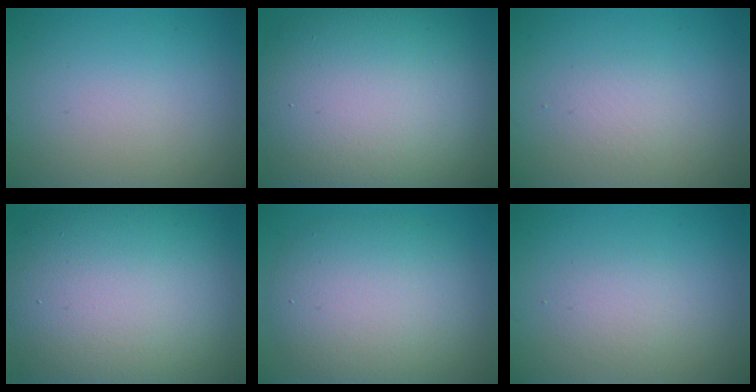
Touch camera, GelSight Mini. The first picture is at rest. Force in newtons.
{"total": 15.3, "press": 15.3, "slide": 1.0}
{"total": 1.4, "press": 1.4, "slide": 0.1}
{"total": 14.6, "press": 14.6, "slide": 0.5}
{"total": 8.0, "press": 8.0, "slide": 0.5}
{"total": 1.6, "press": 1.6, "slide": 0.1}